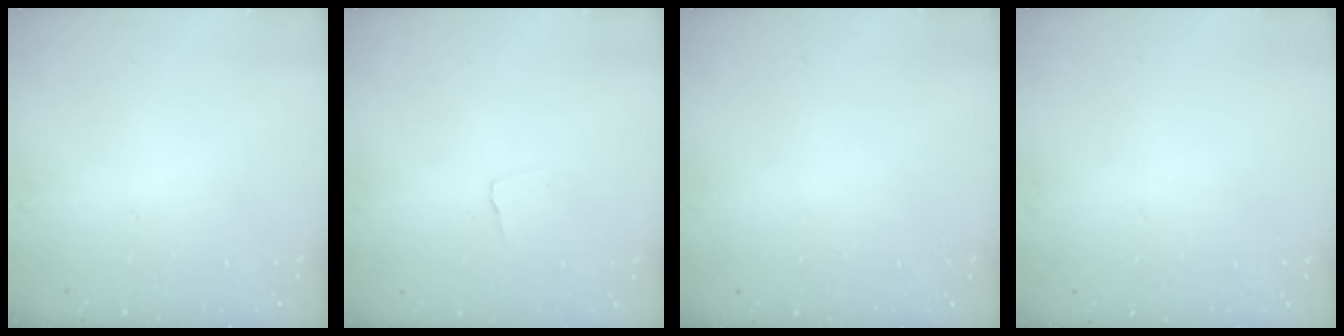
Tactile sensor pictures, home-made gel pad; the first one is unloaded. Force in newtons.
{"total": 2.6, "press": 2.6, "slide": 0.2}
{"total": 0.0}
{"total": 0.0}